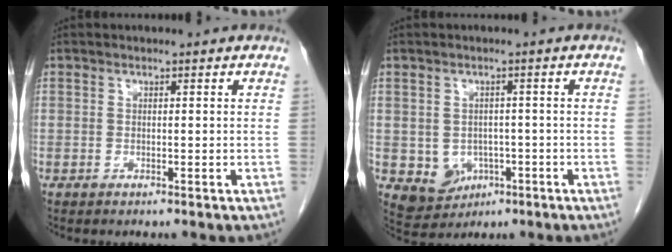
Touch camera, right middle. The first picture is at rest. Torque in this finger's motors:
{"motor_torque": [0.30, -0.14, 0.00, 0.03]}